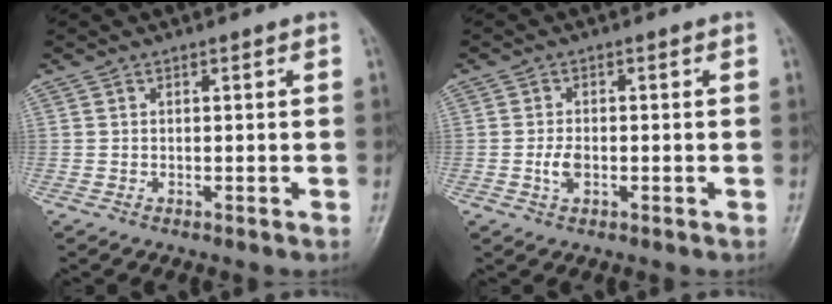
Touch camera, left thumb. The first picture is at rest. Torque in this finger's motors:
{"motor_torque": [-0.13, 0.25, 0.26, 0.15, 0.00]}